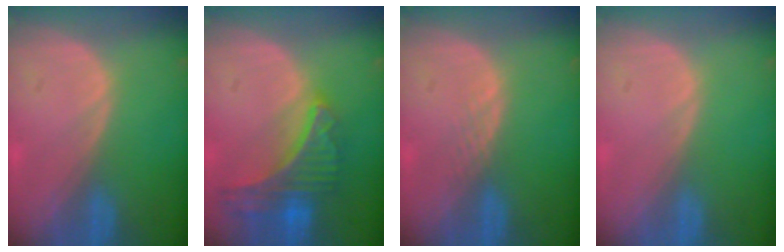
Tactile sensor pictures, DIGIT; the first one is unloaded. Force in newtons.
{"total": 8.9, "press": 7.8, "slide": 4.2}
{"total": 1.3, "press": 1.2, "slide": 0.1}
{"total": 0.0}